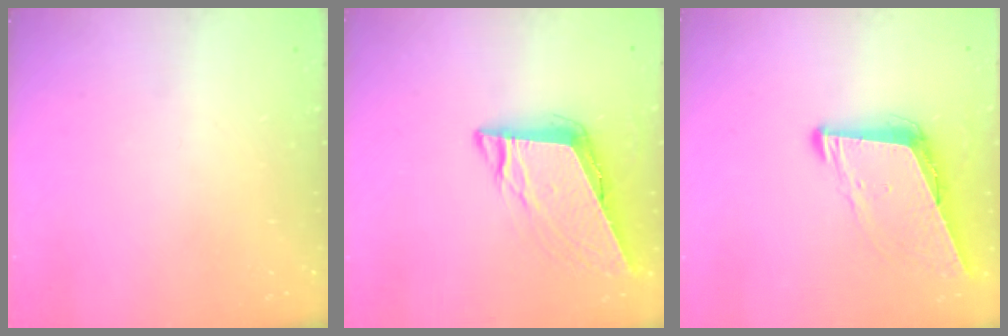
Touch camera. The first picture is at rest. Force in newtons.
{"total": 9.6, "press": 9.4, "slide": 2.1}
{"total": 9.1, "press": 8.2, "slide": 3.8}